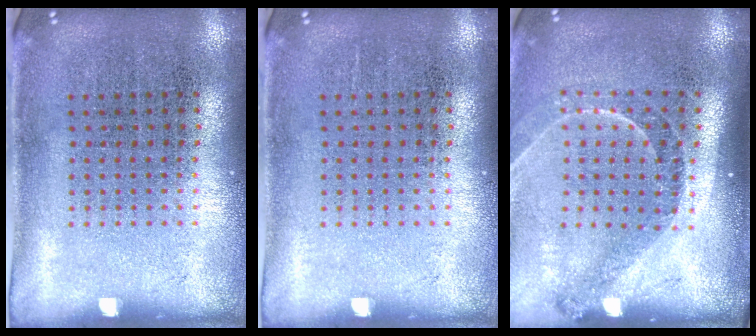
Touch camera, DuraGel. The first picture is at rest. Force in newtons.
{"total": 0.0}
{"total": 1.4, "press": 1.3, "slide": 0.5}